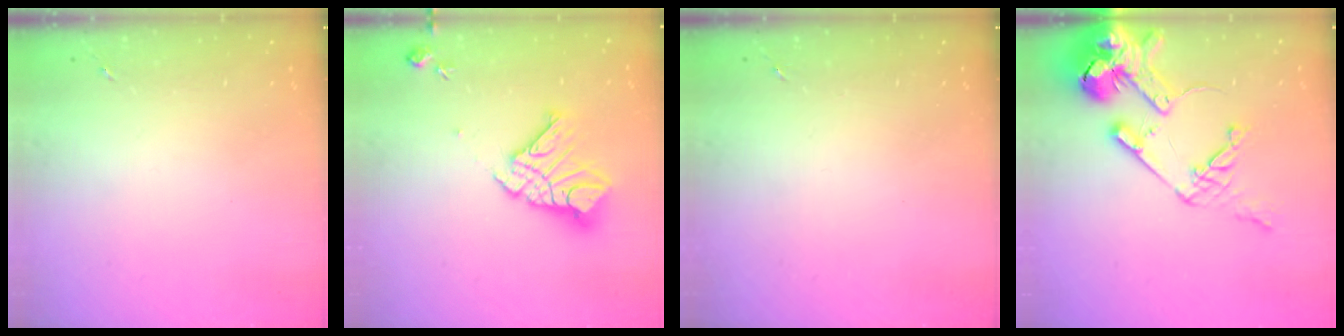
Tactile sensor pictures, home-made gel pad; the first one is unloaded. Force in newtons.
{"total": 15.2, "press": 15.1, "slide": 1.6}
{"total": 0.0}
{"total": 23.3, "press": 23.1, "slide": 3.0}